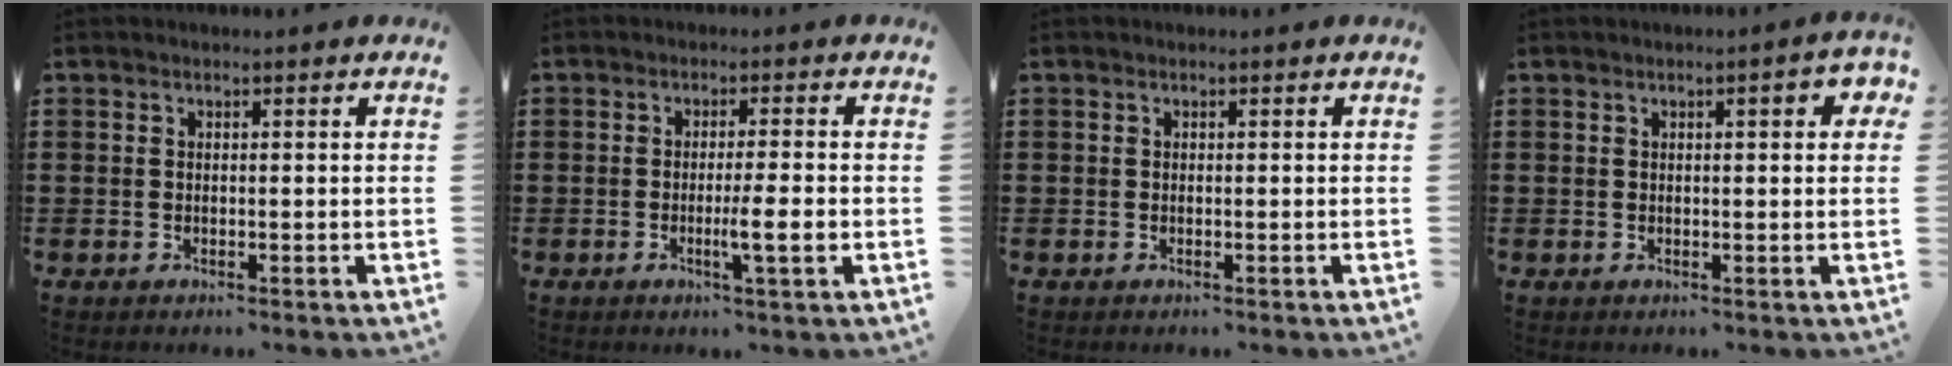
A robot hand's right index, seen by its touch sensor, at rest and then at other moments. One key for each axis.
{"total": 4.7, "fx": -1.3, "fy": 0.1, "fz": 4.5, "tx": -0.074, "ty": -0.010, "tz": -0.023}
{"total": 0.0}
{"total": 2.7, "fx": 0.8, "fy": 0.5, "fz": 2.6, "tx": -0.033, "ty": -0.001, "tz": 0.007}